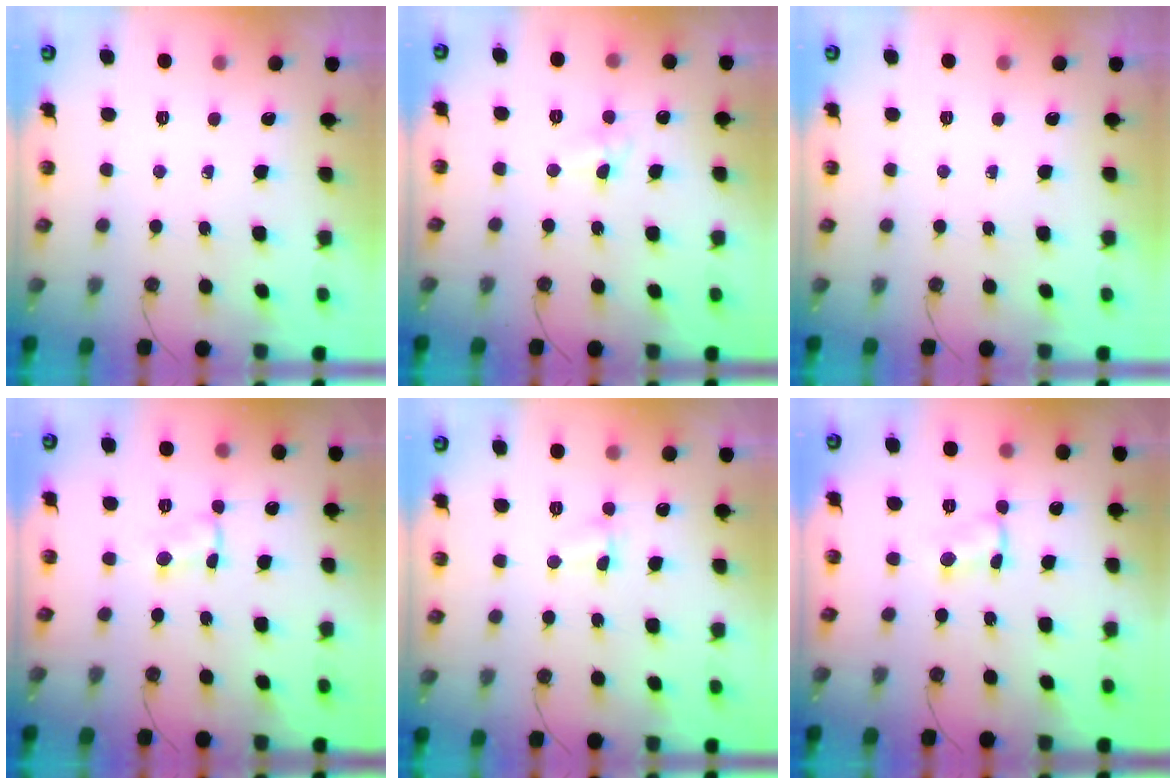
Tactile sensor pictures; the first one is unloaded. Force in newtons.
{"total": 4.2, "press": 4.1, "slide": 0.7}
{"total": 0.0}
{"total": 1.4, "press": 1.4, "slide": 0.1}
{"total": 2.4, "press": 2.4, "slide": 0.6}
{"total": 1.4, "press": 1.4, "slide": 0.0}